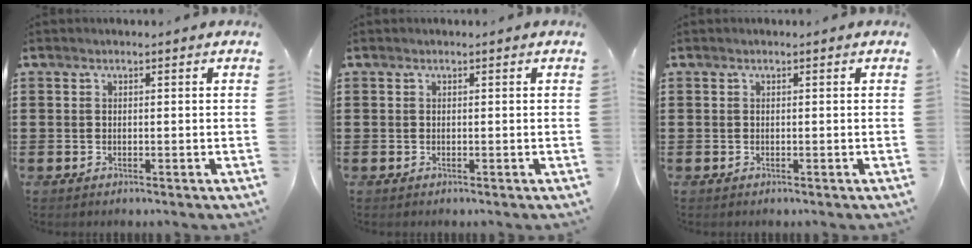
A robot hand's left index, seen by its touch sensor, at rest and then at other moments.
{"total": 0.0}
{"total": 0.0}